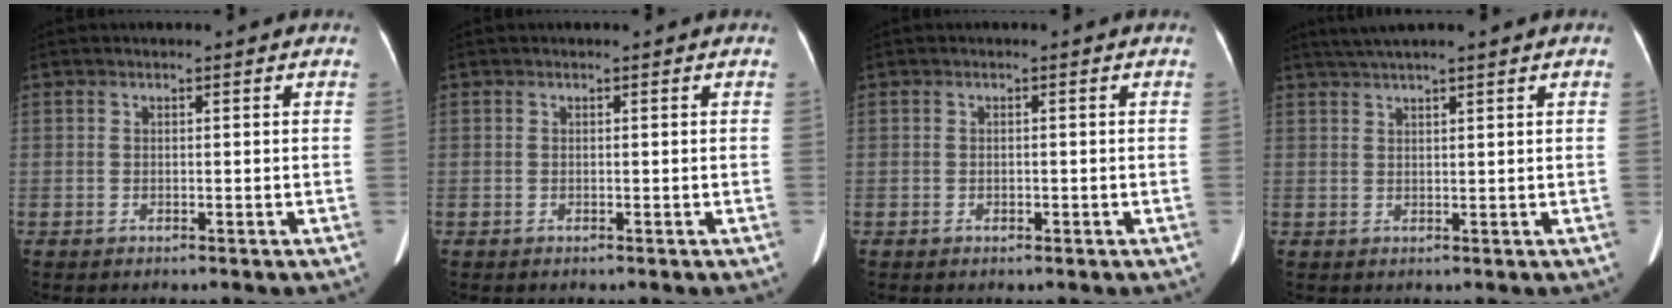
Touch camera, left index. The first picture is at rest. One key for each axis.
{"total": 0.0}
{"total": 0.6, "fx": -0.4, "fy": 0.3, "fz": 0.3, "tx": -0.007, "ty": -0.001, "tz": -0.004}
{"total": 4.4, "fx": 3.5, "fy": -0.6, "fz": 2.6, "tx": -0.051, "ty": 0.029, "tz": 0.068}